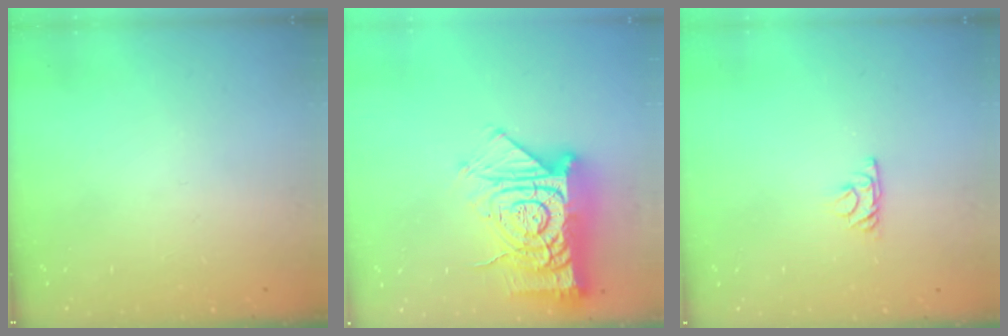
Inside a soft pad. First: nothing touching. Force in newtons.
{"total": 21.4, "press": 21.3, "slide": 2.0}
{"total": 4.3, "press": 4.3, "slide": 0.7}